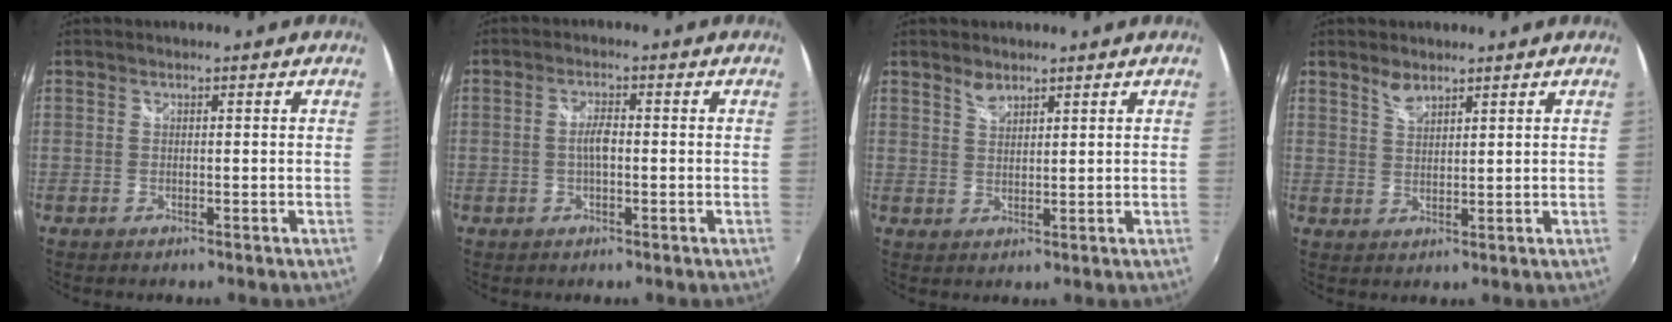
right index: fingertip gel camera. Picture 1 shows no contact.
{"total": 2.8, "force": [-0.4, 0.9, 2.7], "torque": [-0.051, 0.003, -0.008]}
{"total": 2.5, "force": [2.1, 1.0, 1.0], "torque": [-0.016, 0.001, 0.037]}
{"total": 2.8, "force": [2.3, 1.0, 1.3], "torque": [-0.022, 0.001, 0.042]}